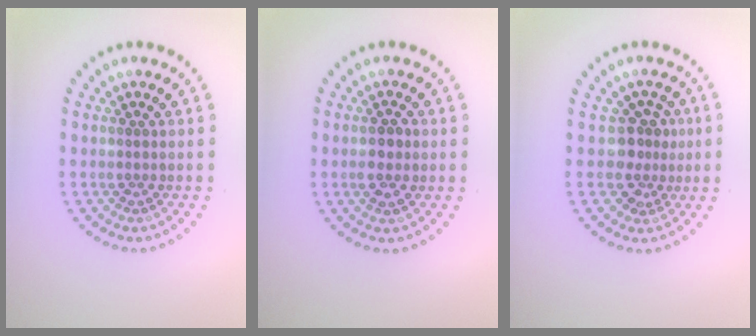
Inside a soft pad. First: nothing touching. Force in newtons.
{"total": 2.1, "press": 2.0, "slide": 0.3}
{"total": 2.7, "press": 2.2, "slide": 1.7}